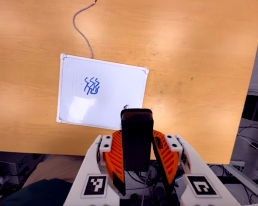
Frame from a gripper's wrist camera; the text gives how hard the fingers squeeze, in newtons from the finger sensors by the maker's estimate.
{"total": 5.0, "left": 3.9, "right": 6.0}